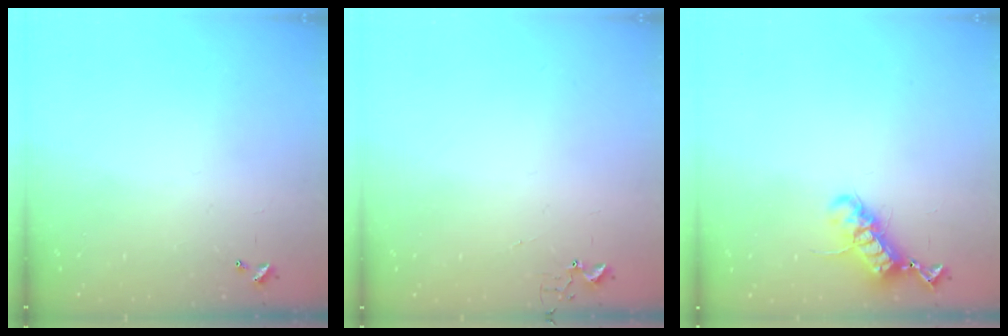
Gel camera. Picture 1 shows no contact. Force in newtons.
{"total": 2.9, "press": 2.9, "slide": 0.3}
{"total": 12.7, "press": 12.6, "slide": 1.1}